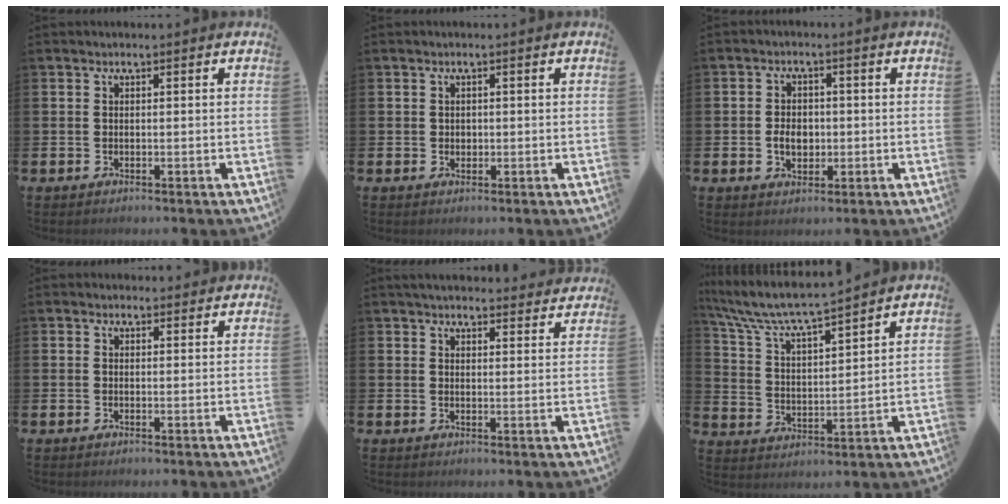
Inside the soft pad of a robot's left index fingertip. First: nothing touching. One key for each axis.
{"total": 1.0, "fx": 0.4, "fy": 0.8, "fz": 0.3, "tx": 0.004, "ty": 0.003, "tz": 0.005}
{"total": 3.6, "fx": -0.5, "fy": 2.7, "fz": 2.4, "tx": -0.031, "ty": 0.000, "tz": -0.016}
{"total": 0.9, "fx": 0.7, "fy": 0.5, "fz": 0.1, "tx": 0.008, "ty": 0.002, "tz": 0.011}
{"total": 4.2, "fx": 4.1, "fy": 0.8, "fz": 0.5, "tx": -0.007, "ty": -0.022, "tz": 0.073}
{"total": 7.1, "fx": 6.7, "fy": 0.5, "fz": 2.3, "tx": -0.074, "ty": -0.051, "tz": 0.111}